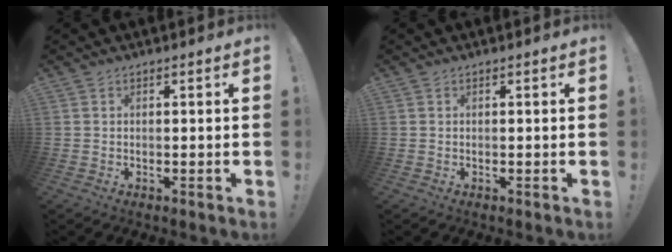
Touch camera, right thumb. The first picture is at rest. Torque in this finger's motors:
{"motor_torque": [0.00, 0.00, 0.02, -0.02, 0.00]}